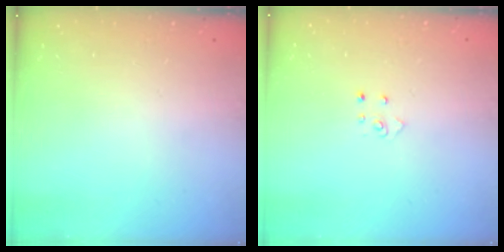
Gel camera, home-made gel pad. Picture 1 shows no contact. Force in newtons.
{"total": 2.6, "press": 2.6, "slide": 0.3}